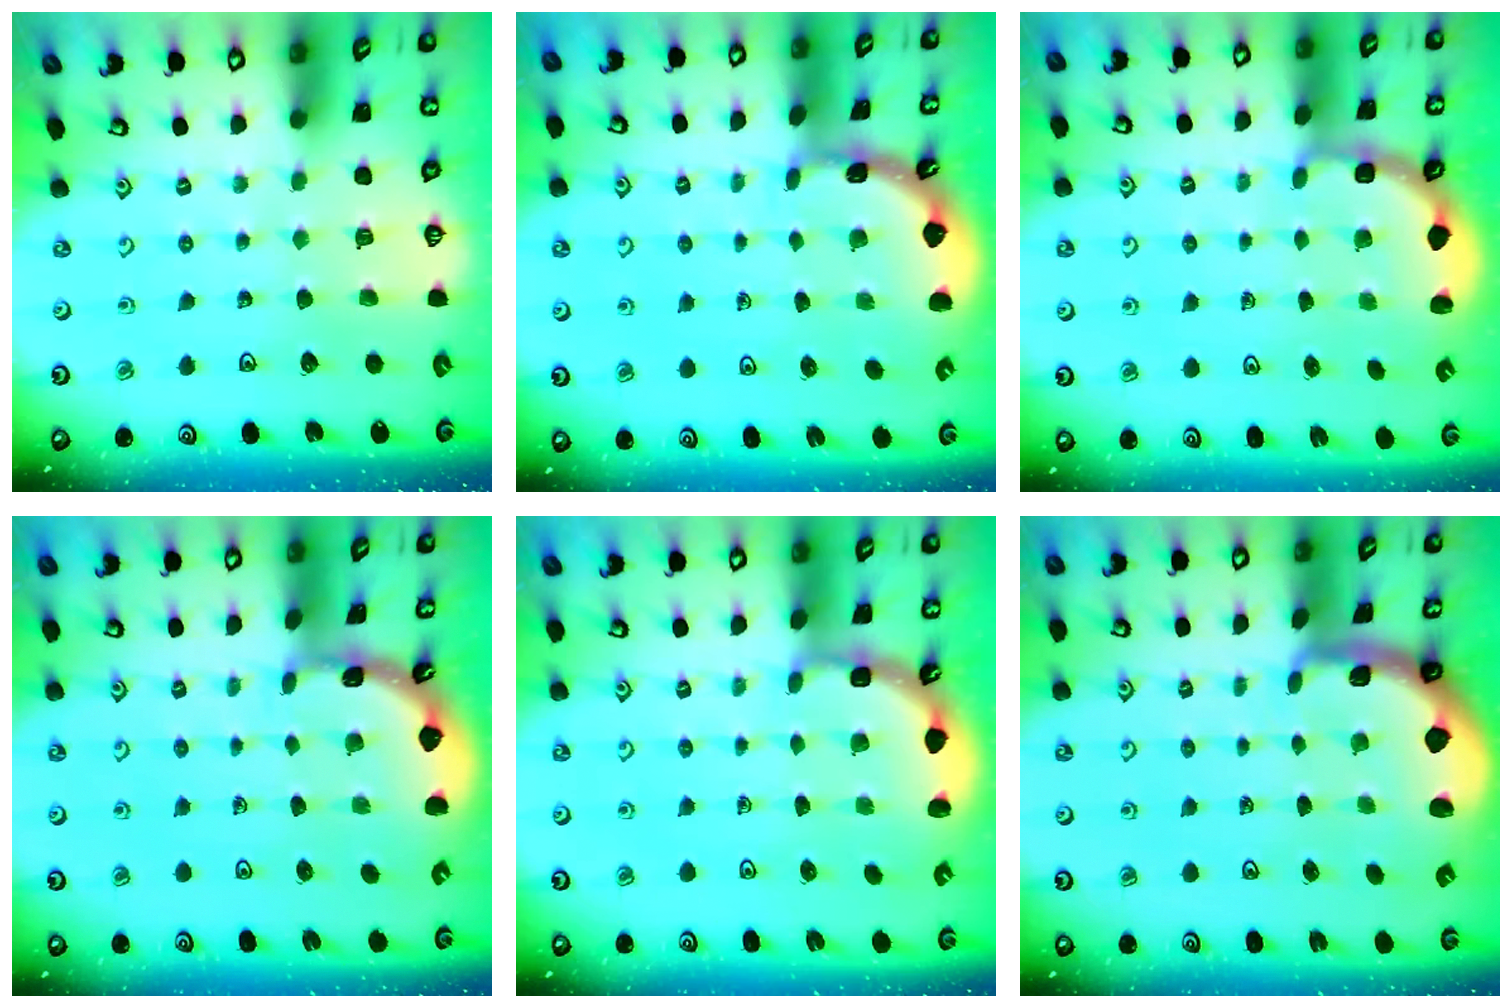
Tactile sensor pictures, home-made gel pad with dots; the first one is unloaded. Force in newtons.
{"total": 1.8, "press": 1.8, "slide": 0.1}
{"total": 2.7, "press": 2.3, "slide": 1.4}
{"total": 1.8, "press": 1.8, "slide": 0.1}
{"total": 2.0, "press": 1.8, "slide": 0.8}
{"total": 1.8, "press": 1.7, "slide": 0.4}